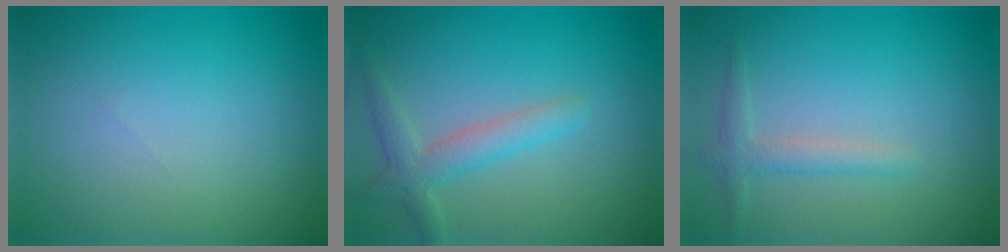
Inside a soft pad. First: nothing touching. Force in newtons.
{"total": 2.8, "press": 2.8, "slide": 0.3}
{"total": 1.8, "press": 1.7, "slide": 0.1}